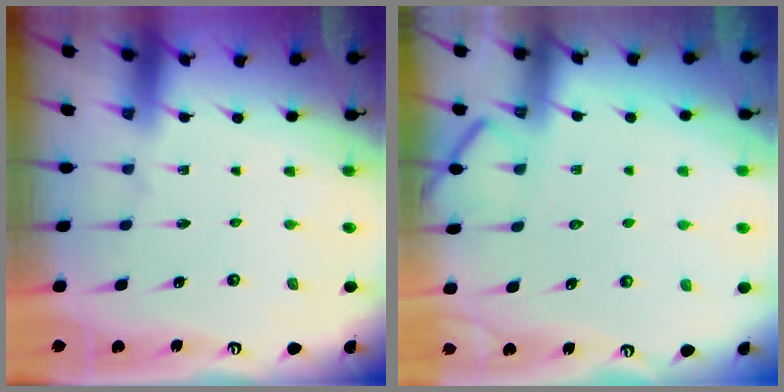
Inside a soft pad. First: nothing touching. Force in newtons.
{"total": 5.2, "press": 5.1, "slide": 0.5}